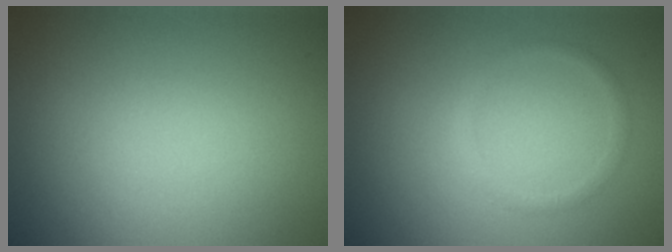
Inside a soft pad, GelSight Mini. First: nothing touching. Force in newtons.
{"total": 1.0, "press": 1.0, "slide": 0.0}